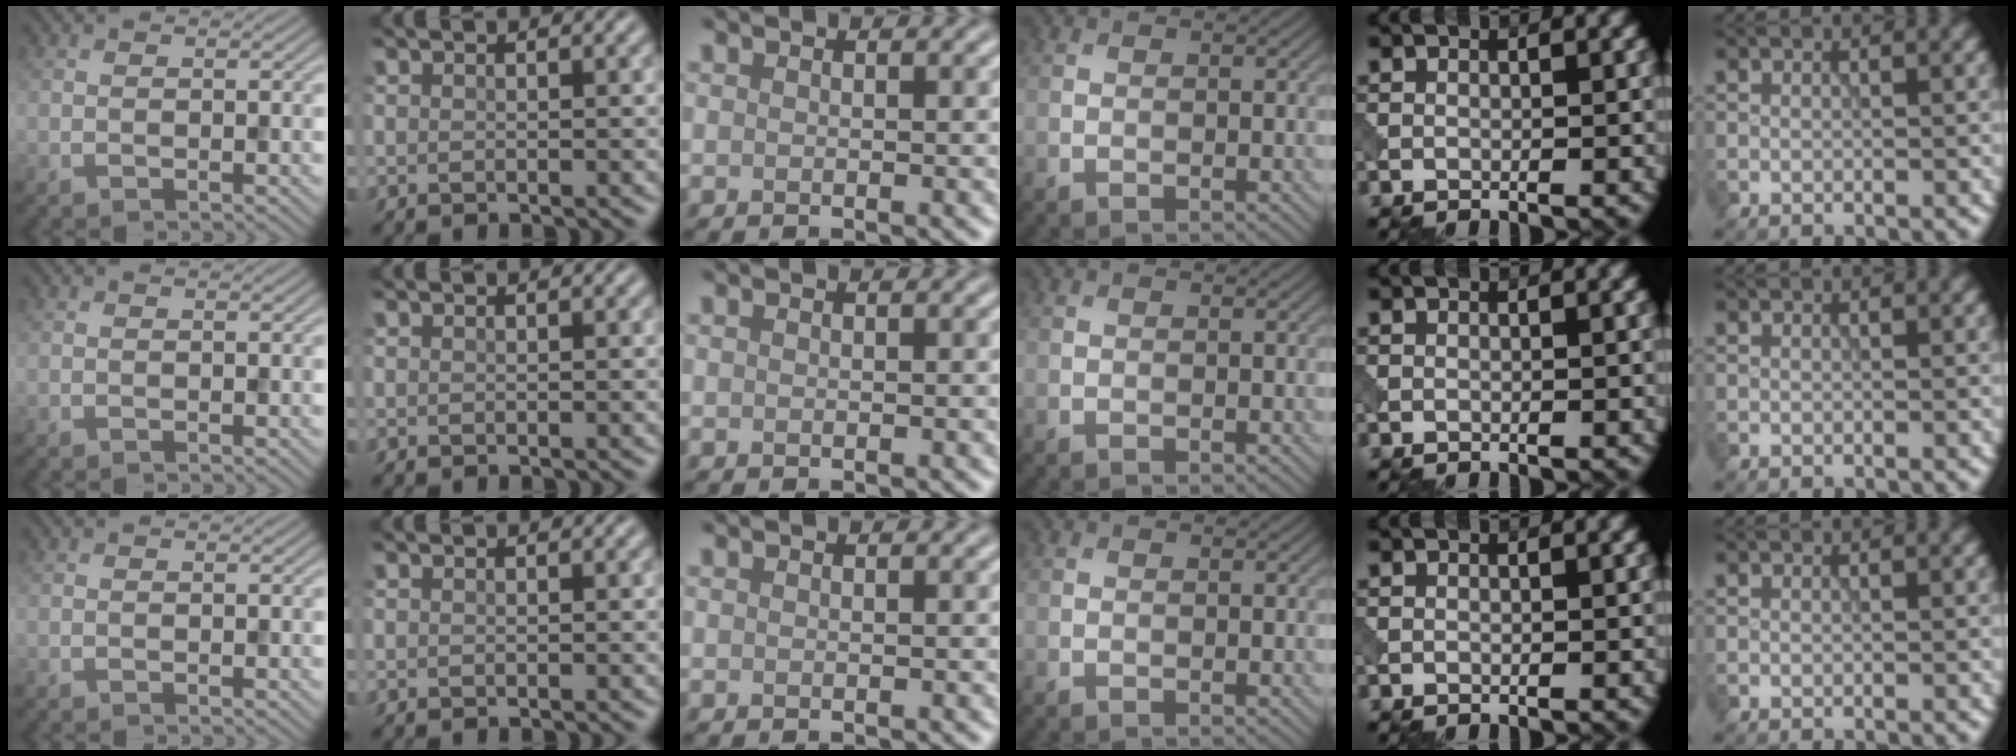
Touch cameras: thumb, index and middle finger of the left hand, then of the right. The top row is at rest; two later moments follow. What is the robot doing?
{"motion": "pour", "object": "beaker"}